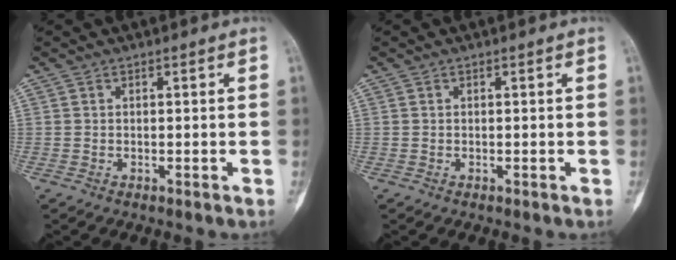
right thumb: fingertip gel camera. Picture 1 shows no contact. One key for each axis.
{"total": 0.0}